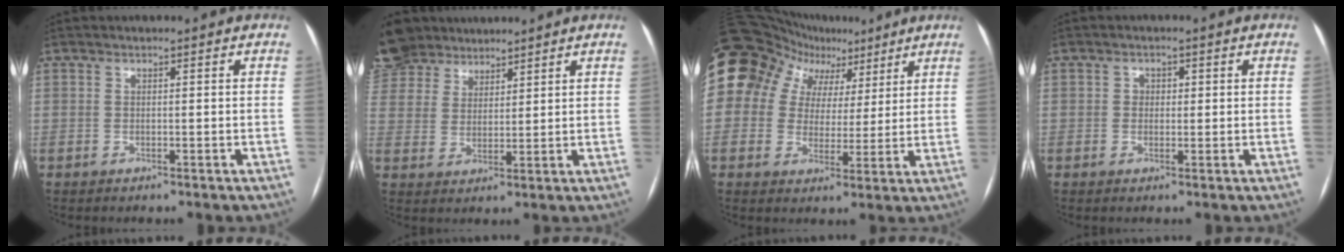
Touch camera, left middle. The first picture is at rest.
{"total": 12.5, "force": [10.0, 6.8, 3.2], "torque": [-0.094, 0.037, 0.199]}
{"total": 14.8, "force": [8.4, 11.2, 4.8], "torque": [-0.089, 0.064, 0.132]}
{"total": 1.5, "force": [0.3, 1.2, 0.8], "torque": [-0.012, 0.004, 0.003]}